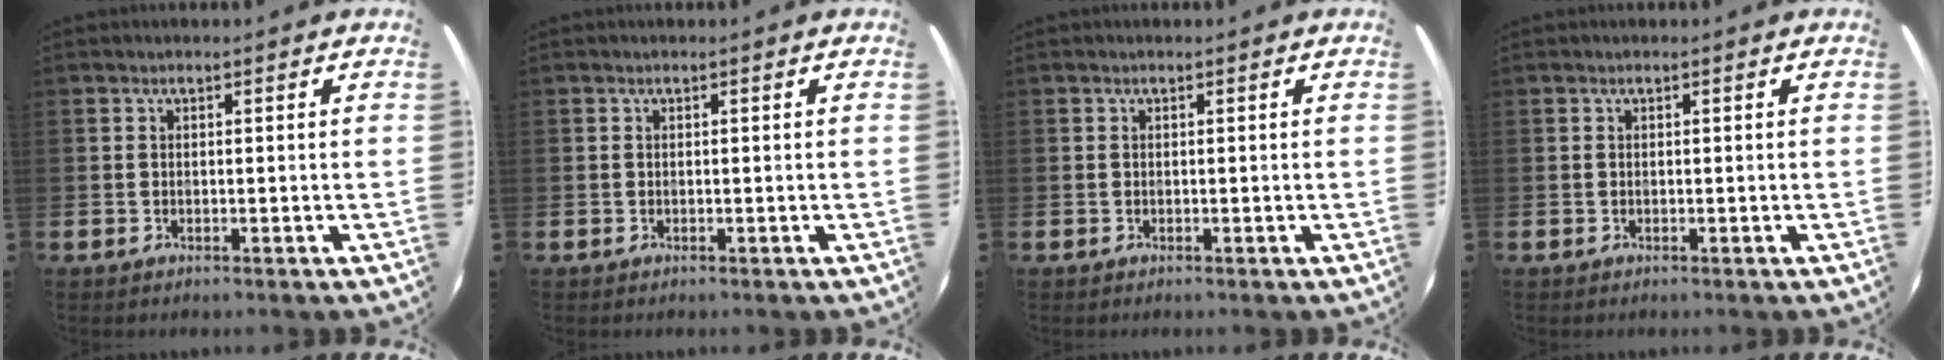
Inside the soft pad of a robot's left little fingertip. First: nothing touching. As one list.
[{"total": 0.0}, {"total": 0.0}, {"total": 0.0}]